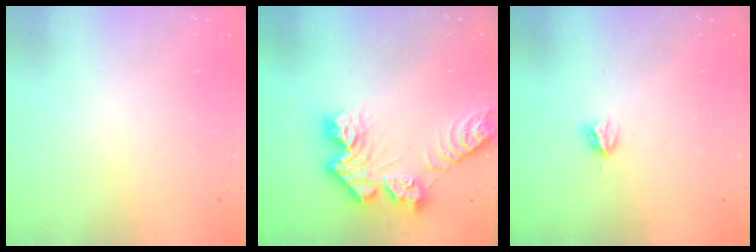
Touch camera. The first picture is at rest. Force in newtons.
{"total": 13.2, "press": 13.2, "slide": 1.2}
{"total": 4.0, "press": 4.0, "slide": 0.4}